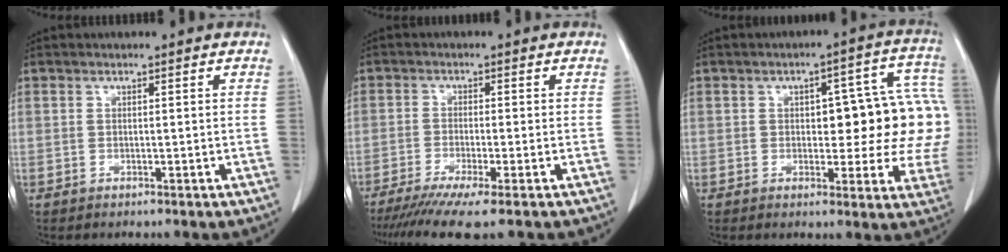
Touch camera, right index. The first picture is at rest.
{"total": 8.9, "force": [-6.6, -0.2, 5.9], "torque": [-0.093, -0.021, -0.106]}
{"total": 14.4, "force": [0.6, 5.9, 13.1], "torque": [-0.146, 0.037, 0.009]}